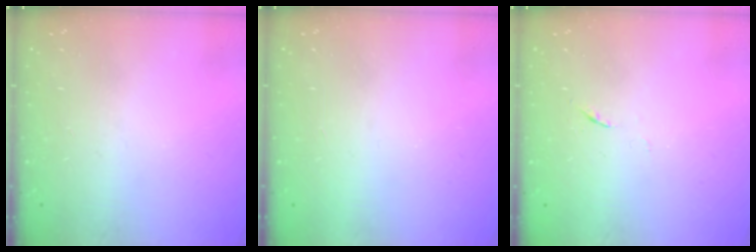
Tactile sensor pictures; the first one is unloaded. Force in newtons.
{"total": 1.6, "press": 1.6, "slide": 0.1}
{"total": 3.5, "press": 3.4, "slide": 0.6}